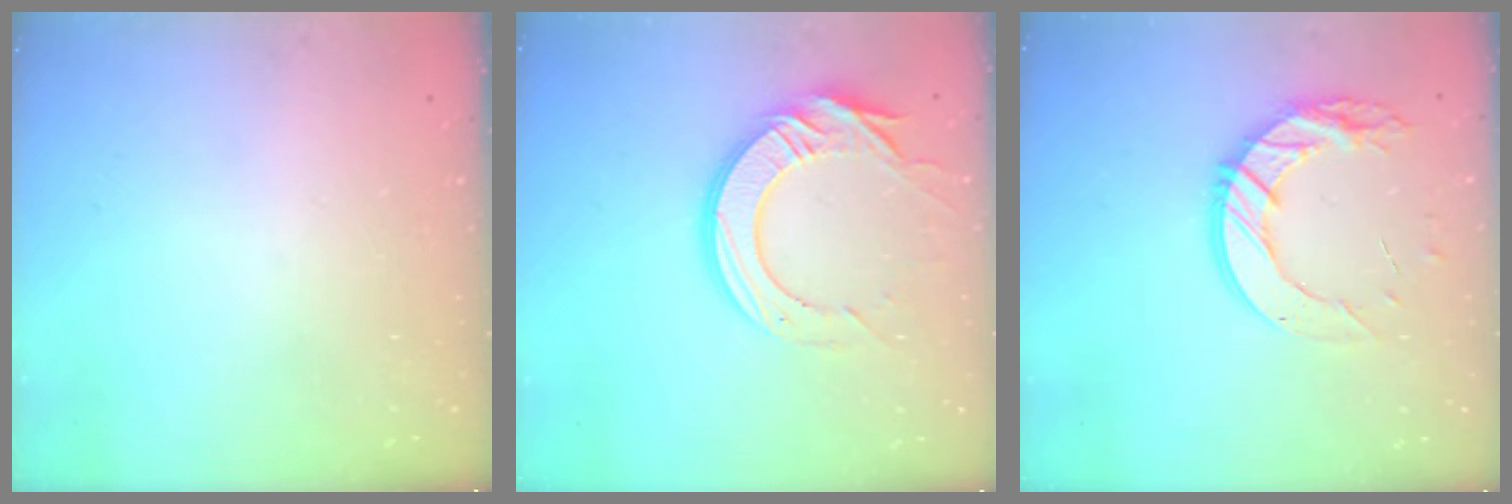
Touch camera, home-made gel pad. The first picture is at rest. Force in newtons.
{"total": 16.4, "press": 16.4, "slide": 1.2}
{"total": 14.7, "press": 14.6, "slide": 1.3}